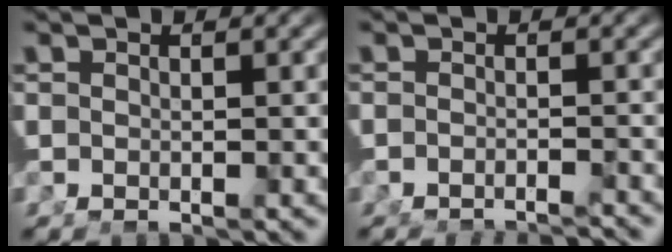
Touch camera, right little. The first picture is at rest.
{"total": 4.9, "force": [-4.8, 0.9, 0.8], "torque": [0.001, -0.008, -0.071]}